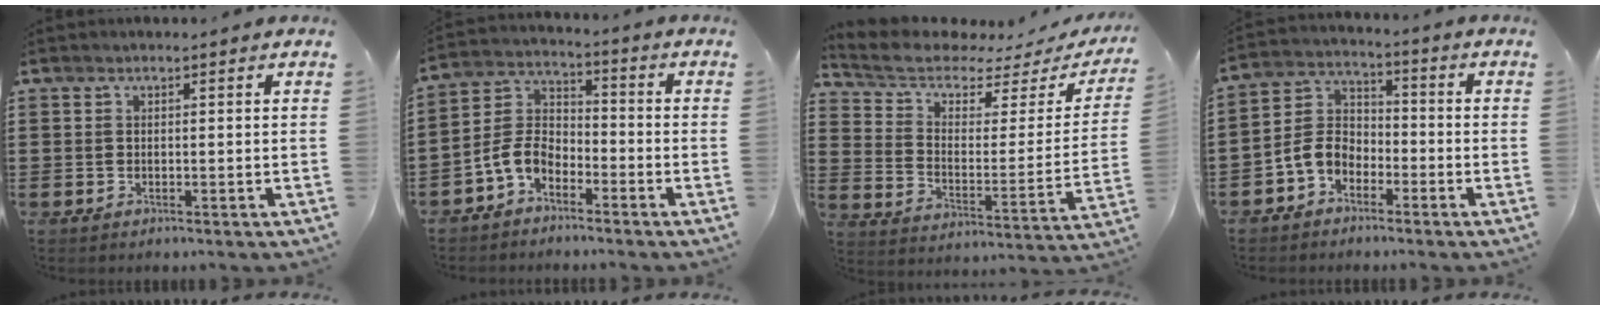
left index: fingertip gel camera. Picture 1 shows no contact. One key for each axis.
{"total": 6.0, "fx": -3.9, "fy": 3.3, "fz": 3.0, "tx": -0.094, "ty": -0.005, "tz": -0.088}
{"total": 5.7, "fx": 4.7, "fy": 2.2, "fz": 2.4, "tx": -0.076, "ty": -0.035, "tz": 0.079}
{"total": 5.4, "fx": -3.2, "fy": 3.5, "fz": 2.6, "tx": -0.080, "ty": 0.002, "tz": -0.076}